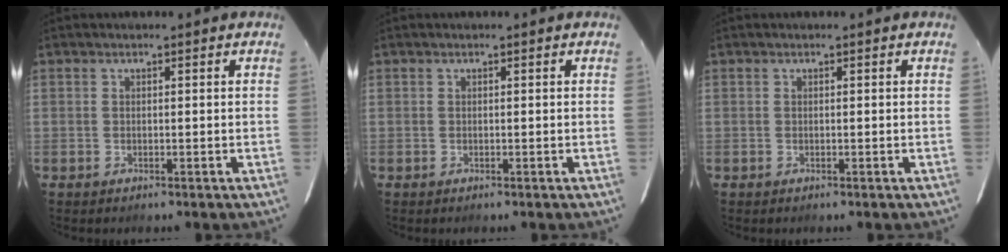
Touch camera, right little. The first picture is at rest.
{"total": 0.0}
{"total": 0.0}